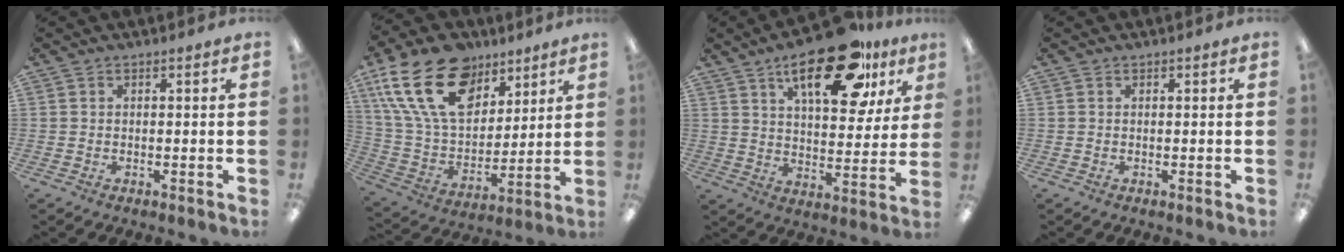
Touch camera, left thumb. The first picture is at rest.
{"total": 23.9, "force": [12.2, 15.2, 13.9], "torque": [-0.269, -0.054, 0.220]}
{"total": 21.6, "force": [13.1, 9.2, 14.5], "torque": [-0.212, -0.059, 0.208]}
{"total": 0.0}